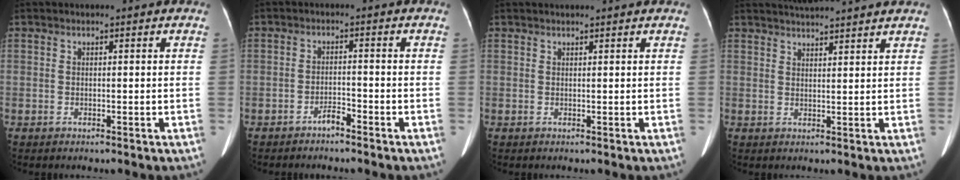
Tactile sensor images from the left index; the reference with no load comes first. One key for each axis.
{"total": 2.0, "fx": -1.8, "fy": 0.2, "fz": 0.8, "tx": -0.014, "ty": 0.001, "tz": -0.032}
{"total": 3.4, "fx": 3.2, "fy": 0.0, "fz": 1.2, "tx": -0.009, "ty": 0.031, "tz": 0.041}
{"total": 7.9, "fx": 7.3, "fy": -0.2, "fz": 3.0, "tx": -0.050, "ty": 0.030, "tz": 0.099}